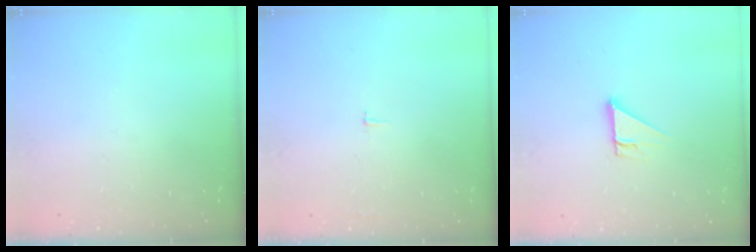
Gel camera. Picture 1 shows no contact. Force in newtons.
{"total": 1.8, "press": 1.8, "slide": 0.1}
{"total": 3.1, "press": 3.1, "slide": 0.1}